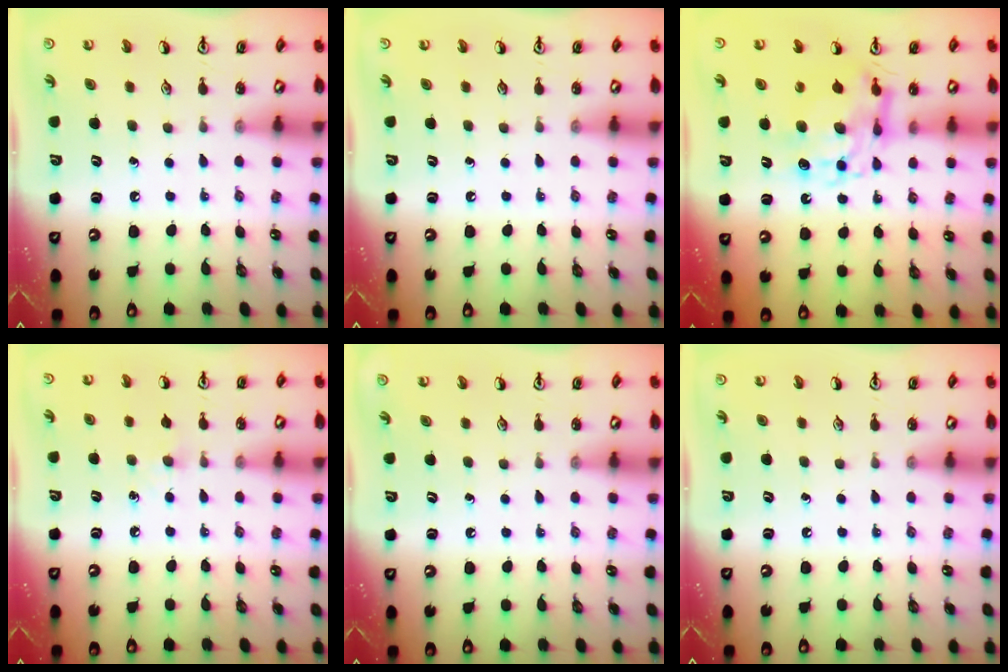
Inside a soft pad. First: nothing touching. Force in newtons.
{"total": 0.0}
{"total": 11.0, "press": 10.9, "slide": 1.0}
{"total": 5.3, "press": 5.2, "slide": 1.0}
{"total": 0.0}
{"total": 0.0}